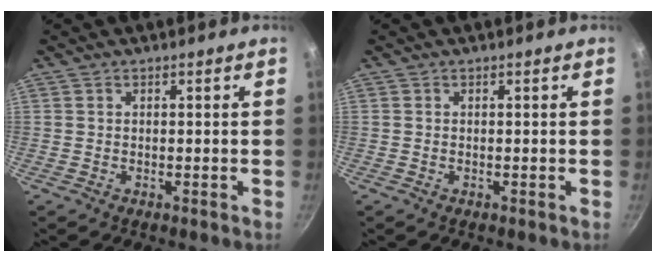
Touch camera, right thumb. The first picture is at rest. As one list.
[{"total": 0.0}]